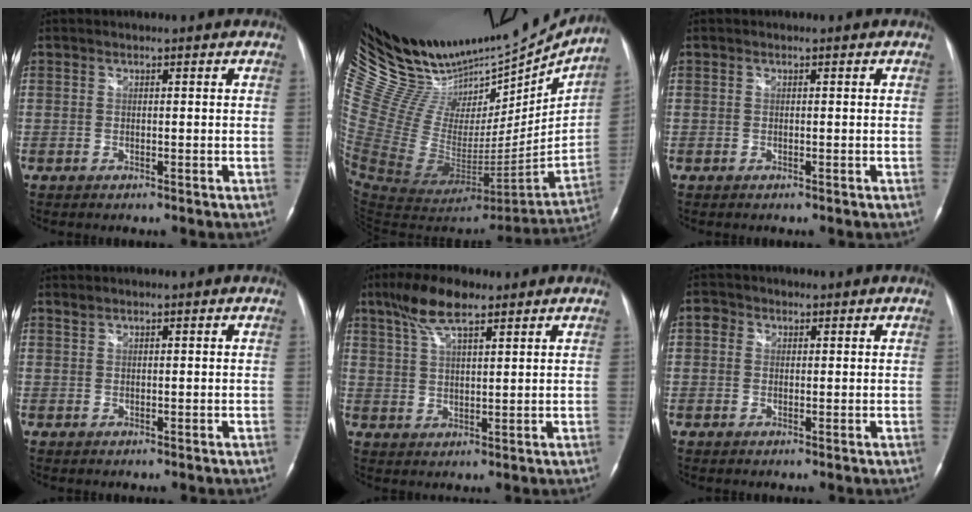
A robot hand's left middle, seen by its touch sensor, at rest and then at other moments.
{"total": 34.8, "force": [29.9, 11.2, 13.9], "torque": [-0.268, -0.019, 0.468]}
{"total": 0.0}
{"total": 0.6, "force": [0.6, 0.0, 0.1], "torque": [-0.007, 0.005, 0.014]}
{"total": 7.7, "force": [5.2, 1.9, 5.4], "torque": [-0.114, 0.017, 0.100]}
{"total": 2.0, "force": [0.7, 1.8, 0.8], "torque": [-0.015, 0.012, 0.007]}